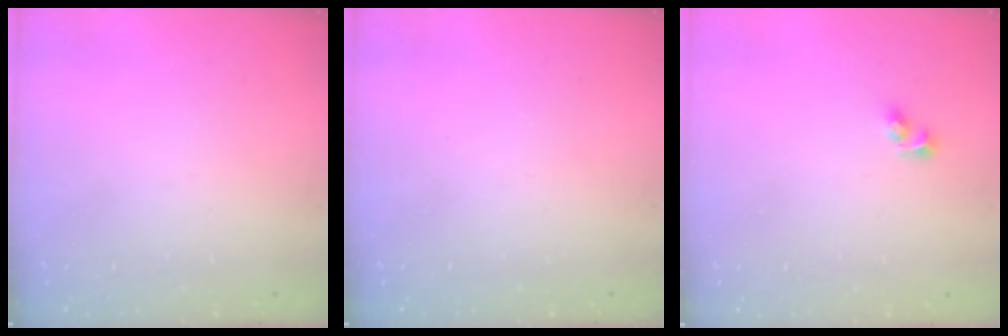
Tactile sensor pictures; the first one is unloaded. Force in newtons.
{"total": 0.0}
{"total": 2.8, "press": 2.5, "slide": 1.2}